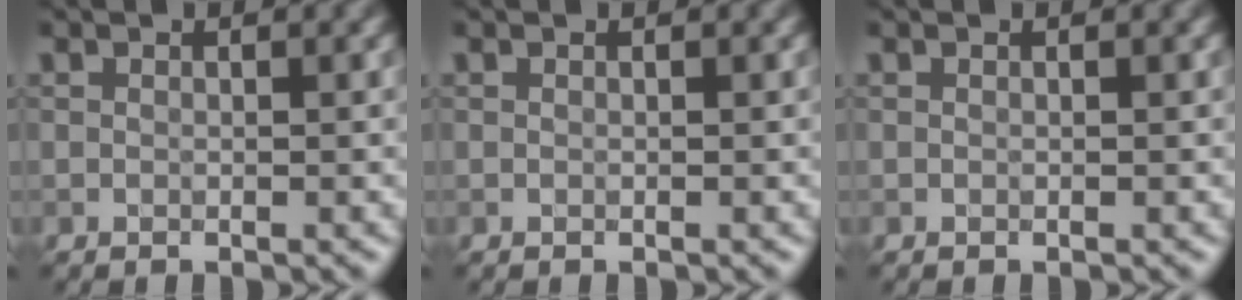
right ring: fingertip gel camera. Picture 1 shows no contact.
{"total": 0.0}
{"total": 0.0}